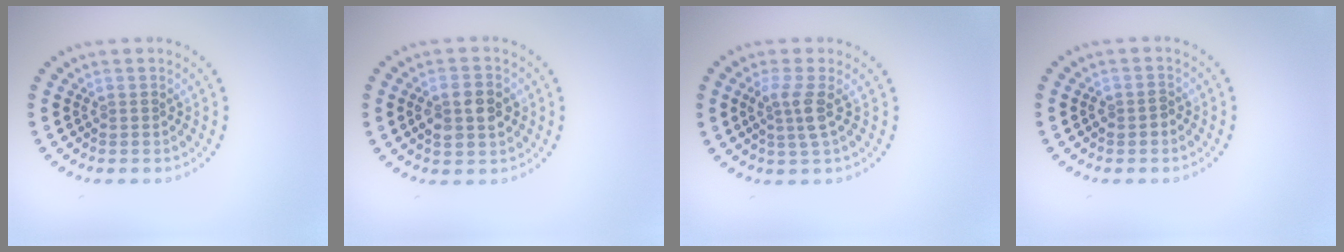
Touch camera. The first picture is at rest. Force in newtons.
{"total": 3.5, "press": 3.5, "slide": 0.2}
{"total": 2.2, "press": 1.8, "slide": 1.3}
{"total": 1.1, "press": 1.1, "slide": 0.3}